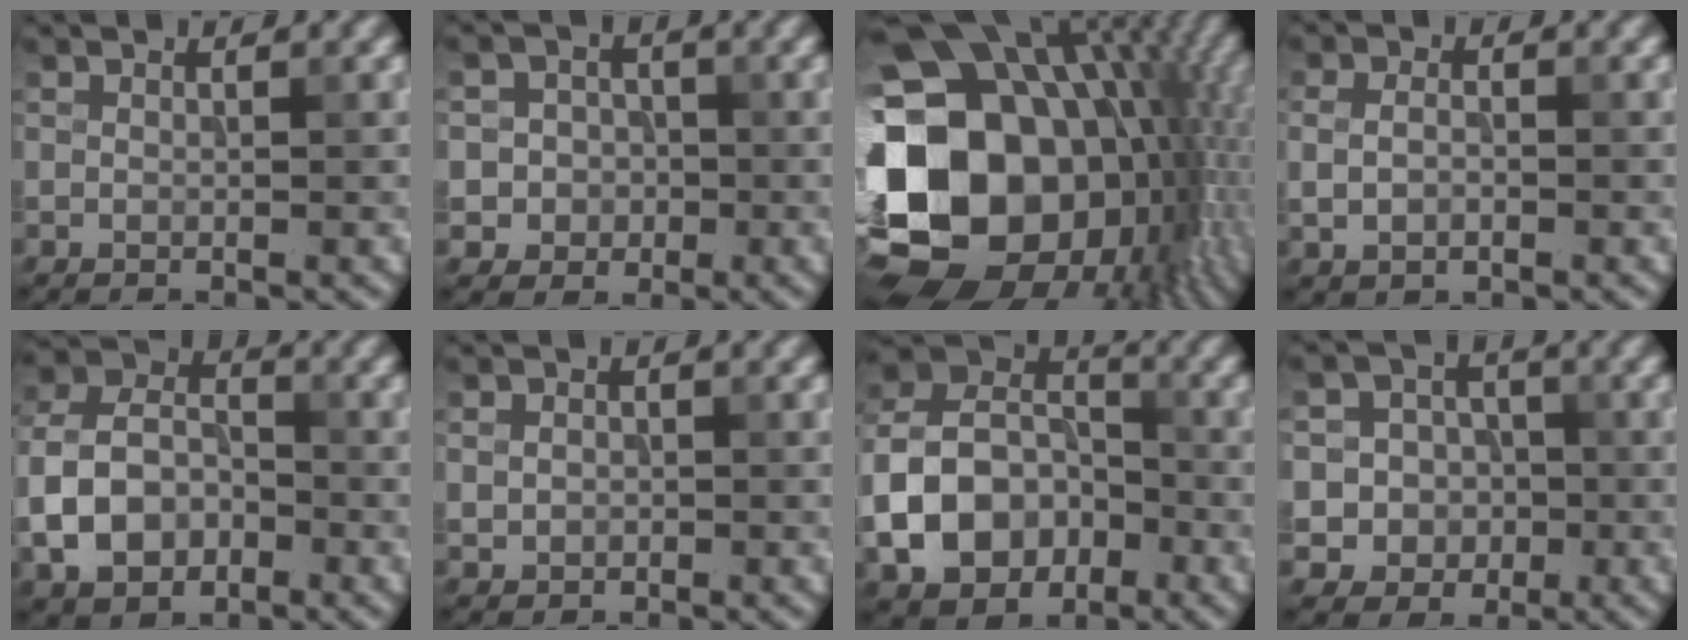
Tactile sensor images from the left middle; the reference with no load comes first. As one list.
[{"total": 3.9, "force": [-0.6, 3.7, 0.8], "torque": [0.008, 0.014, -0.030]}, {"total": 21.0, "force": [-0.7, 15.6, 14.0], "torque": [-0.271, -0.002, -0.001]}, {"total": 2.2, "force": [-0.1, 1.5, 1.6], "torque": [-0.034, 0.001, -0.002]}, {"total": 7.6, "force": [-2.3, 5.4, 4.7], "torque": [-0.096, 0.007, -0.057]}, {"total": 1.5, "force": [-0.1, 1.3, 0.6], "torque": [-0.010, -0.003, -0.002]}, {"total": 10.3, "force": [-3.3, 7.6, 6.1], "torque": [-0.122, 0.004, -0.075]}, {"total": 6.1, "force": [-1.0, 5.8, 1.3], "torque": [-0.013, 0.021, -0.044]}]